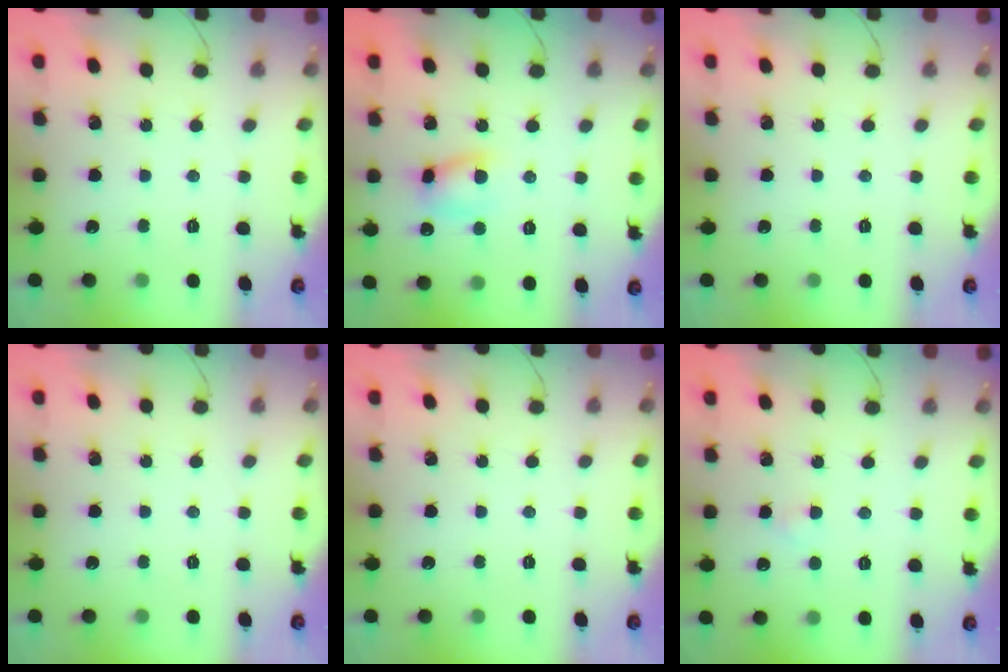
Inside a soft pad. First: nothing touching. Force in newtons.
{"total": 6.7, "press": 6.7, "slide": 0.6}
{"total": 0.0}
{"total": 0.0}
{"total": 0.0}
{"total": 1.3, "press": 1.1, "slide": 0.7}